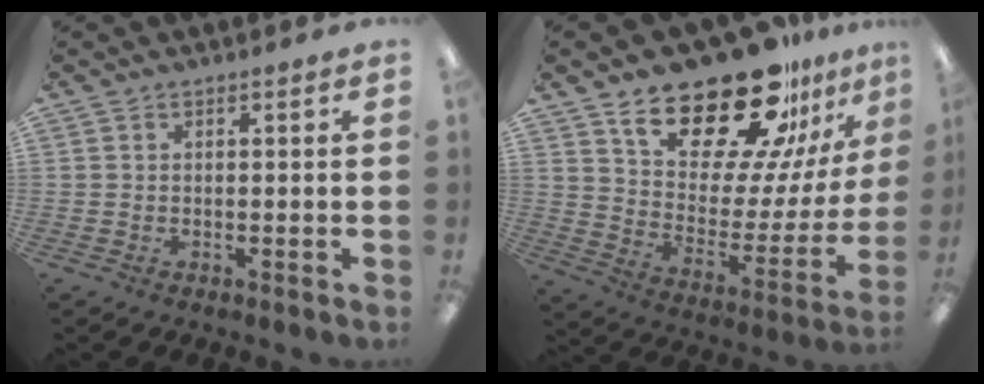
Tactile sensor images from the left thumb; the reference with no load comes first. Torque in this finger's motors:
{"motor_torque": [0.51, 0.63, 1.56, -1.21, 0.35]}